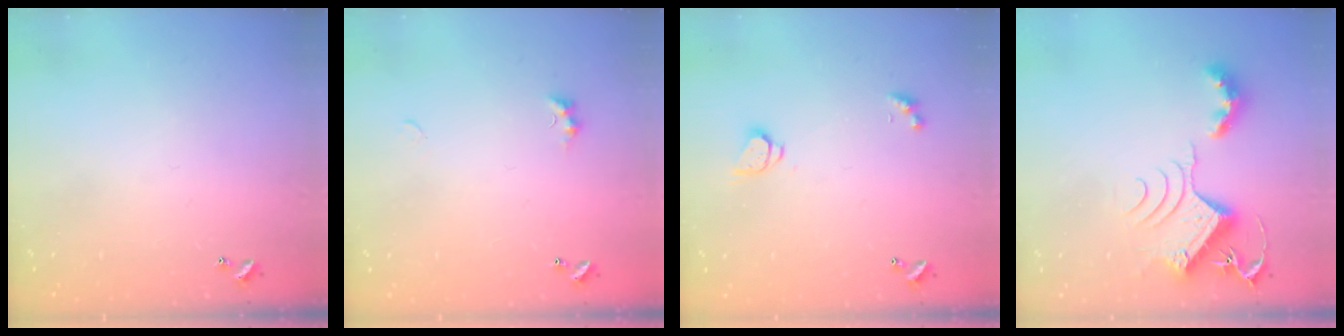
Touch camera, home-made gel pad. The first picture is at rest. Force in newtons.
{"total": 1.9, "press": 1.8, "slide": 0.6}
{"total": 1.9, "press": 1.8, "slide": 0.3}
{"total": 11.2, "press": 11.1, "slide": 1.1}